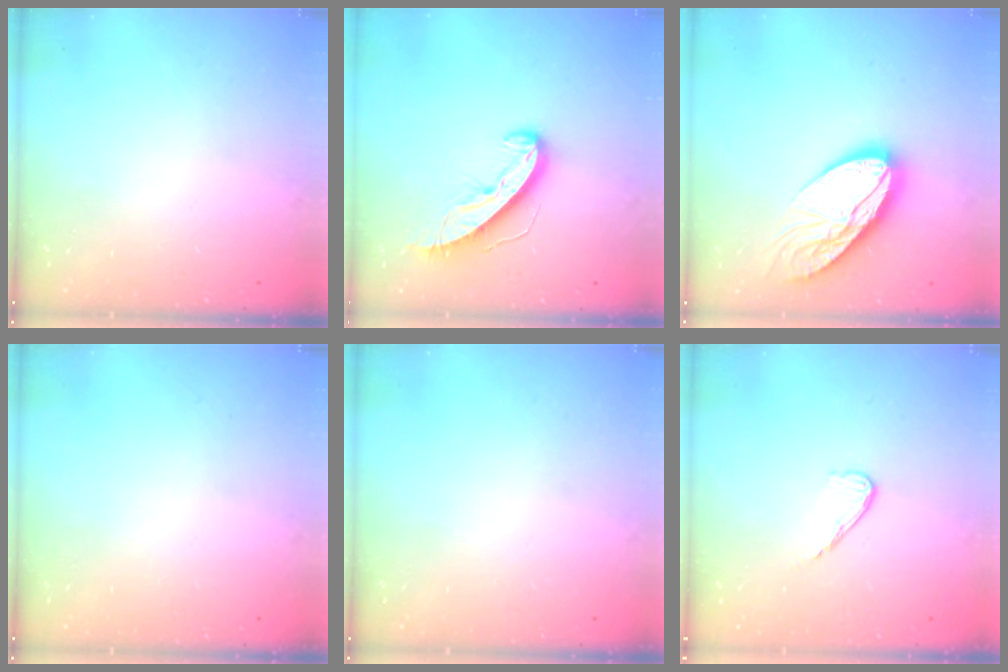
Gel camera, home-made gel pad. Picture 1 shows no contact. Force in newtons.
{"total": 9.9, "press": 9.9, "slide": 0.3}
{"total": 16.7, "press": 16.7, "slide": 1.2}
{"total": 0.0}
{"total": 0.0}
{"total": 6.6, "press": 6.6, "slide": 0.5}